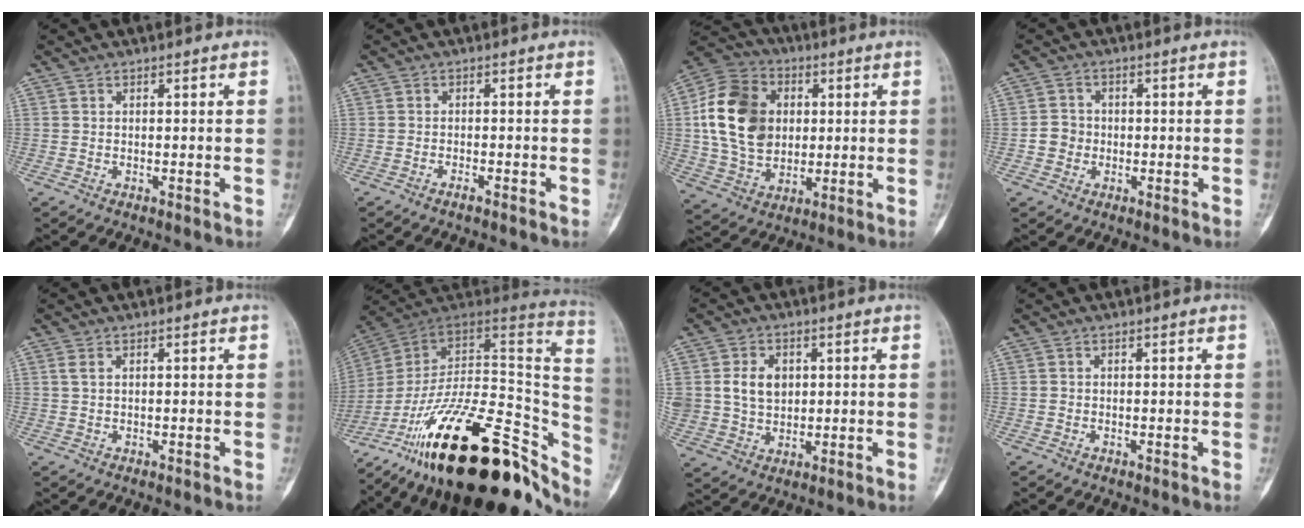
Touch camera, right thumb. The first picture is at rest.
{"total": 1.3, "force": [-1.1, 0.3, 0.6], "torque": [-0.013, 0.004, -0.020]}
{"total": 18.0, "force": [2.2, 13.8, 11.3], "torque": [-0.185, 0.008, 0.040]}
{"total": 3.7, "force": [-0.8, 3.5, 1.1], "torque": [0.003, 0.010, -0.020]}
{"total": 1.4, "force": [0.5, 0.9, 1.0], "torque": [-0.024, 0.003, 0.011]}
{"total": 38.9, "force": [-20.8, 18.2, 27.4], "torque": [-0.316, 0.061, -0.308]}
{"total": 8.9, "force": [1.5, 7.1, 5.2], "torque": [-0.069, -0.003, 0.036]}
{"total": 0.6, "force": [-0.1, 0.6, 0.1], "torque": [0.005, 0.003, -0.002]}